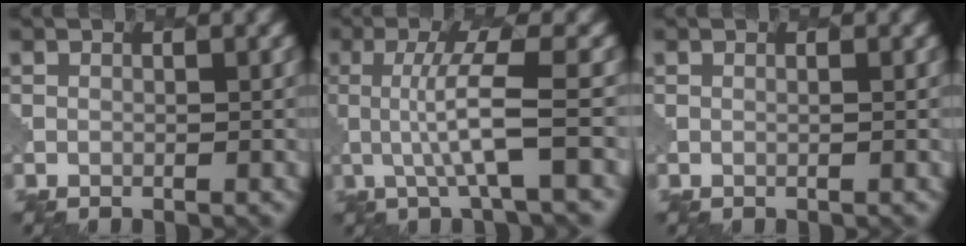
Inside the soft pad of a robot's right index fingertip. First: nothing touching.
{"total": 5.0, "force": [-0.1, 0.8, 5.0], "torque": [-0.092, 0.003, -0.004]}
{"total": 0.6, "force": [0.3, 0.2, 0.4], "torque": [-0.004, -0.001, -0.003]}